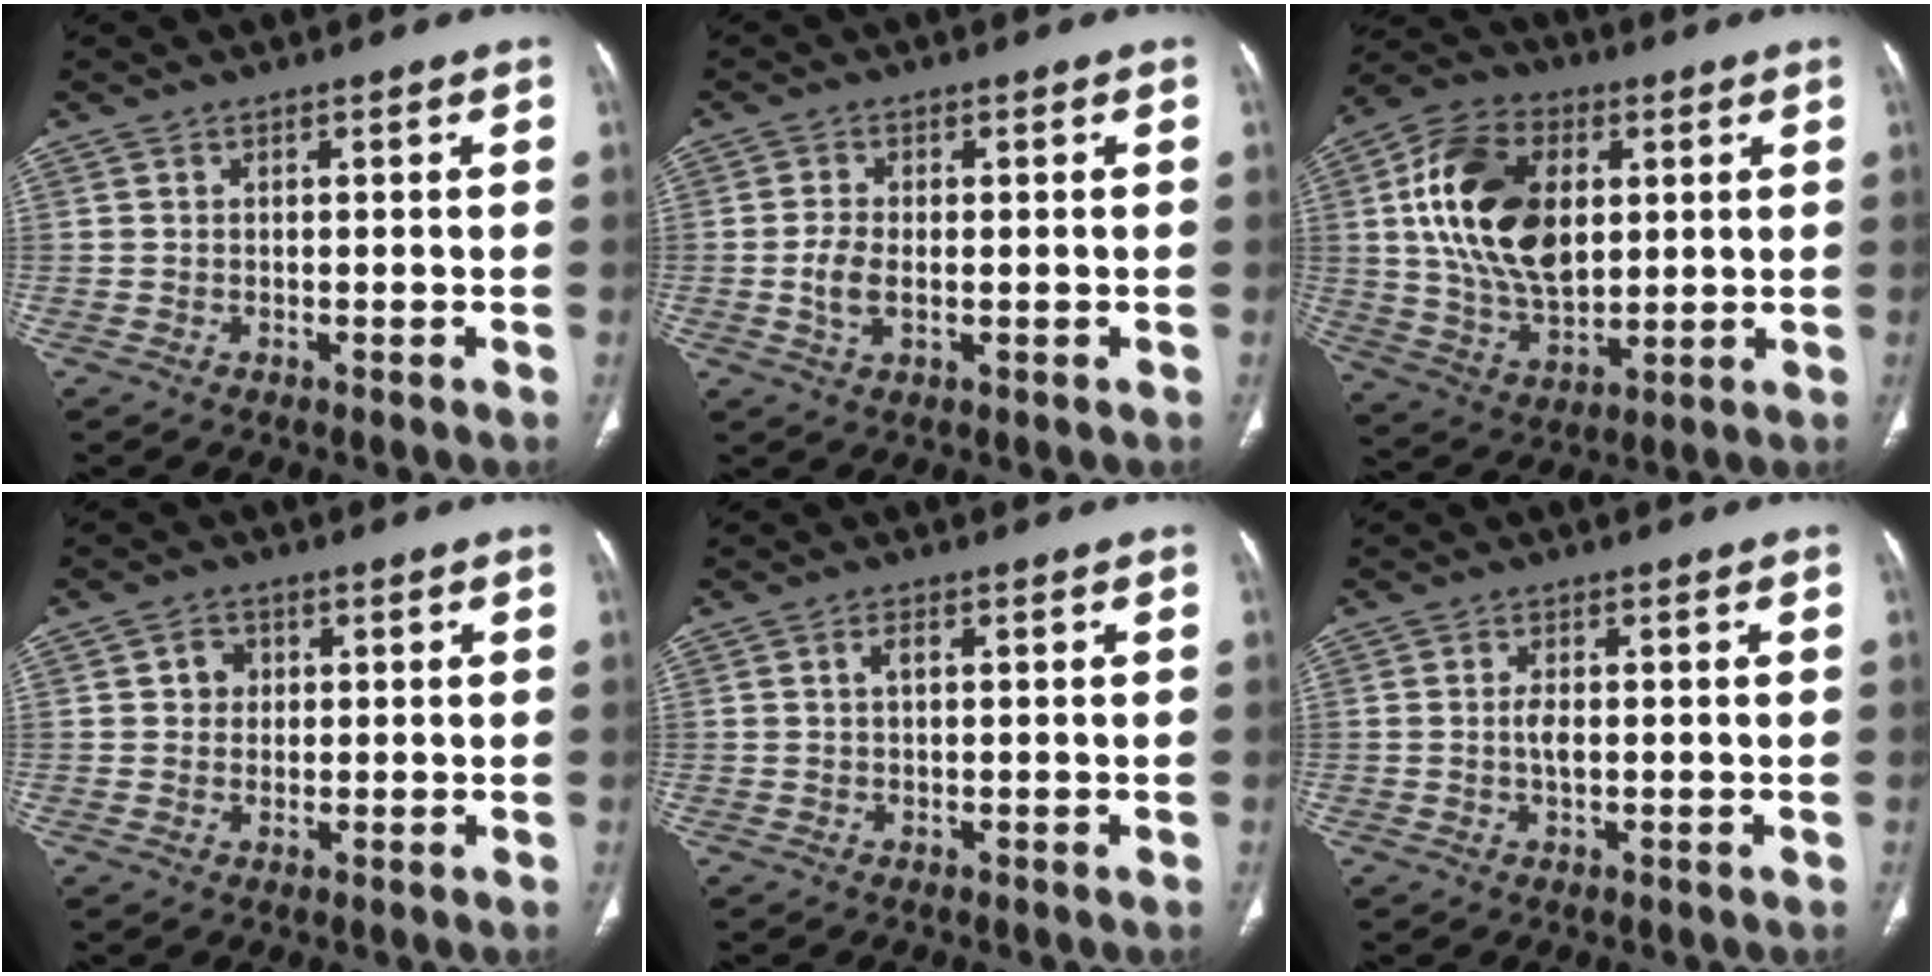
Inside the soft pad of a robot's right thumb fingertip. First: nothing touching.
{"total": 4.2, "force": [-0.4, 2.4, 3.5], "torque": [-0.077, -0.001, -0.007]}
{"total": 20.2, "force": [4.0, 12.7, 15.2], "torque": [-0.255, -0.005, 0.076]}
{"total": 3.1, "force": [0.7, 2.8, 1.2], "torque": [-0.001, 0.002, 0.009]}
{"total": 1.6, "force": [0.3, 0.7, 1.4], "torque": [-0.031, 0.005, 0.006]}
{"total": 2.1, "force": [-0.1, 0.9, 1.9], "torque": [-0.042, 0.000, -0.003]}